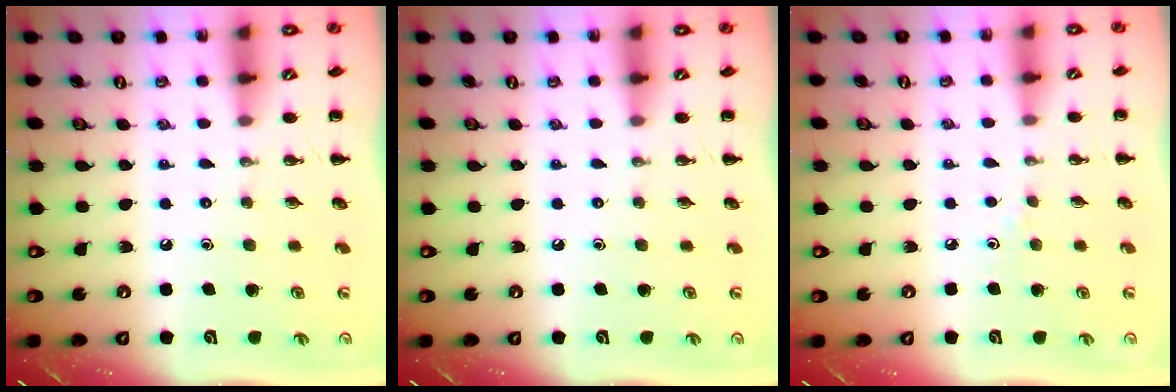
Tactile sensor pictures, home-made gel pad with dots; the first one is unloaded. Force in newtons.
{"total": 0.0}
{"total": 2.2, "press": 2.1, "slide": 0.9}